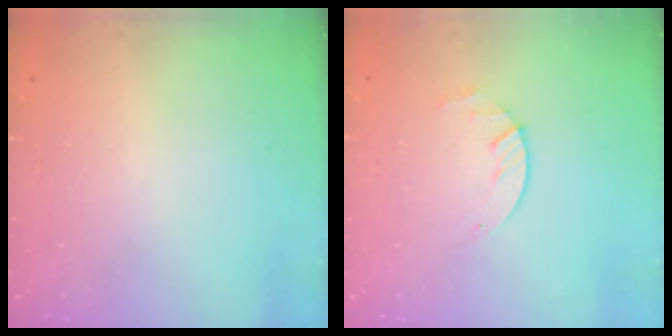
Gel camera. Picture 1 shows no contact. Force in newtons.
{"total": 1.8, "press": 1.8, "slide": 0.2}